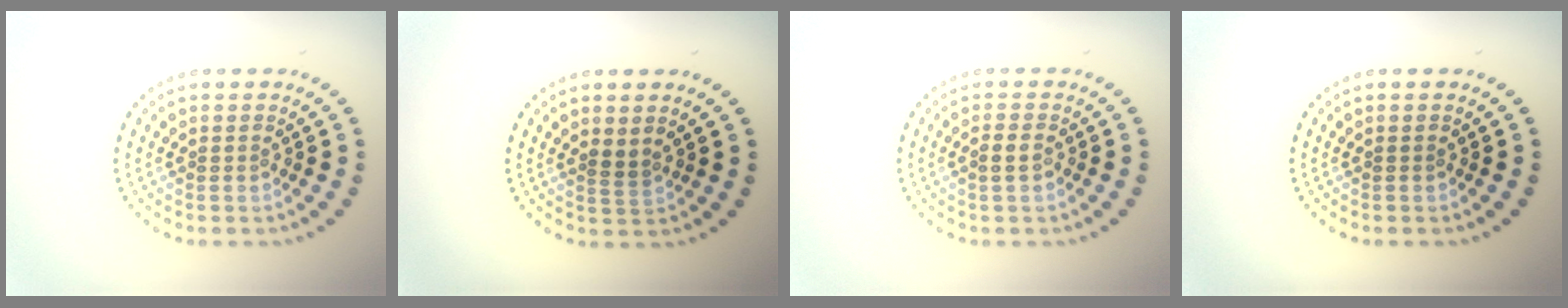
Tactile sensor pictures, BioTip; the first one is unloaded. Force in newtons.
{"total": 1.3, "press": 1.0, "slide": 0.8}
{"total": 1.4, "press": 1.2, "slide": 0.6}
{"total": 0.0}